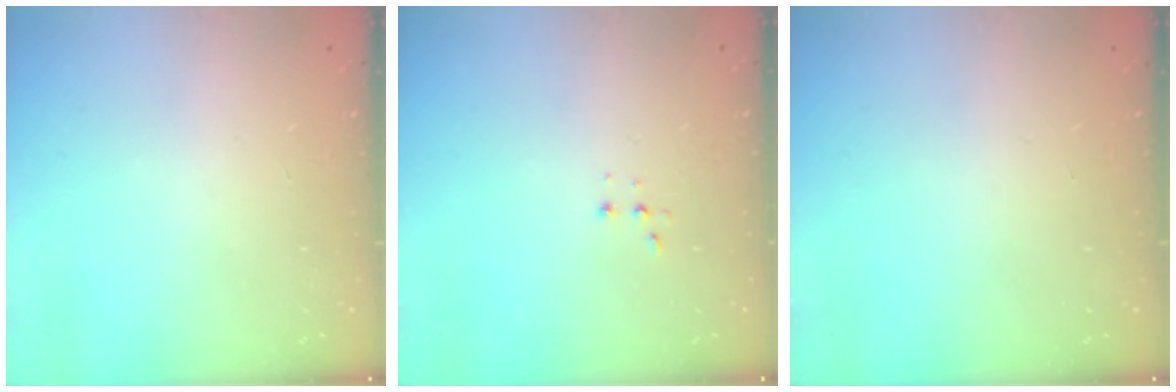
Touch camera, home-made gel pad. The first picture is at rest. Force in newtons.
{"total": 2.7, "press": 2.7, "slide": 0.5}
{"total": 0.0}